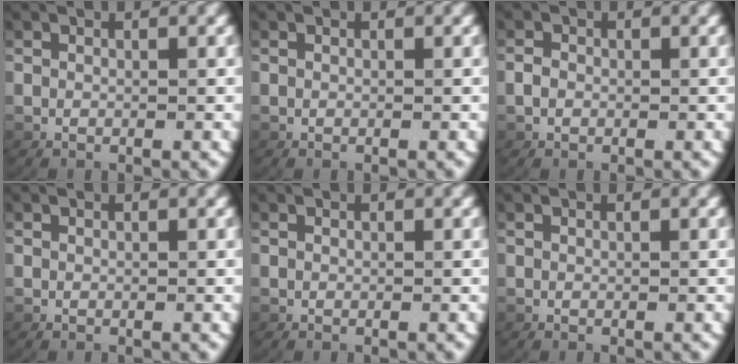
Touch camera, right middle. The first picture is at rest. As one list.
[{"total": 0.0}, {"total": 0.7, "force": [-0.2, 0.5, 0.4], "torque": [-0.018, -0.002, -0.001]}, {"total": 0.0}, {"total": 0.0}, {"total": 0.0}]